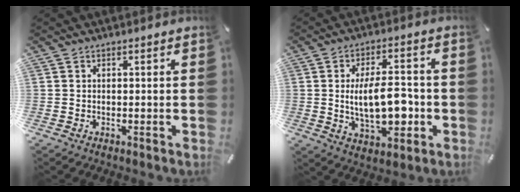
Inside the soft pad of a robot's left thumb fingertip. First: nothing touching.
{"total": 14.1, "force": [-1.2, 7.3, 12.0], "torque": [-0.199, -0.002, -0.021]}